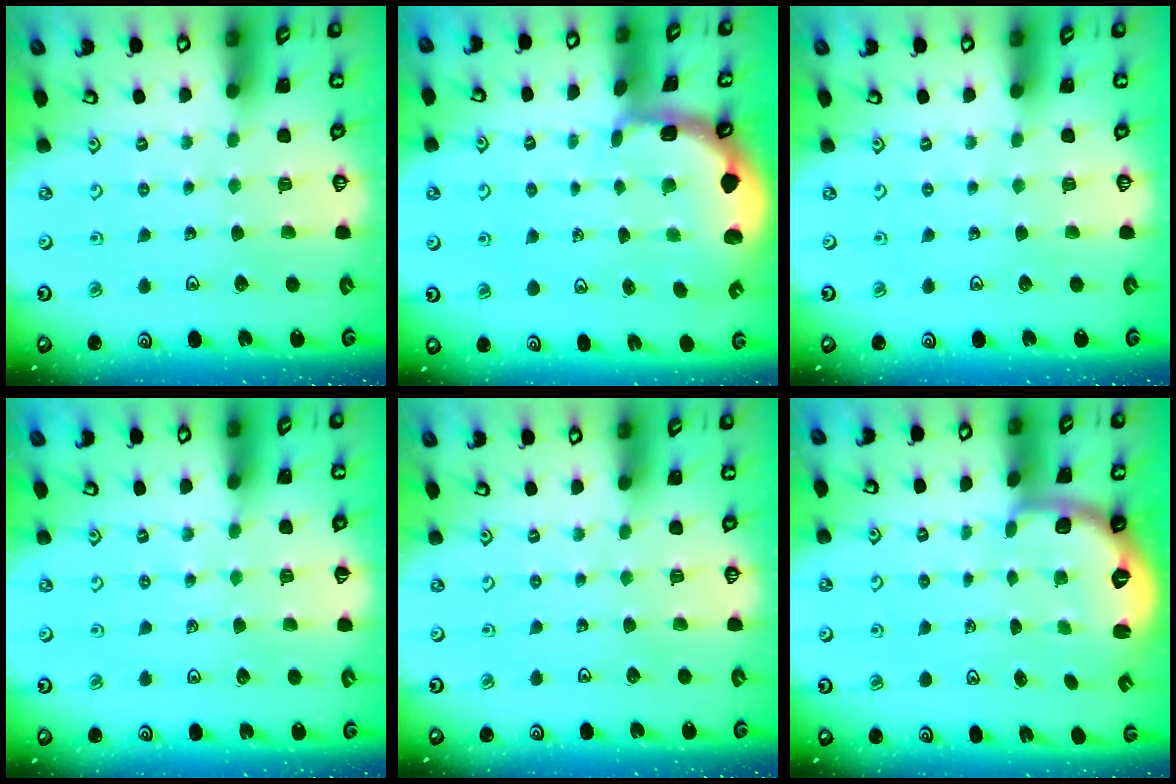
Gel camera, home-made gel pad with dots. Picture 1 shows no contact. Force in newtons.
{"total": 1.6, "press": 1.4, "slide": 0.7}
{"total": 0.0}
{"total": 2.7, "press": 2.7, "slide": 0.2}
{"total": 0.0}
{"total": 2.6, "press": 1.6, "slide": 2.1}